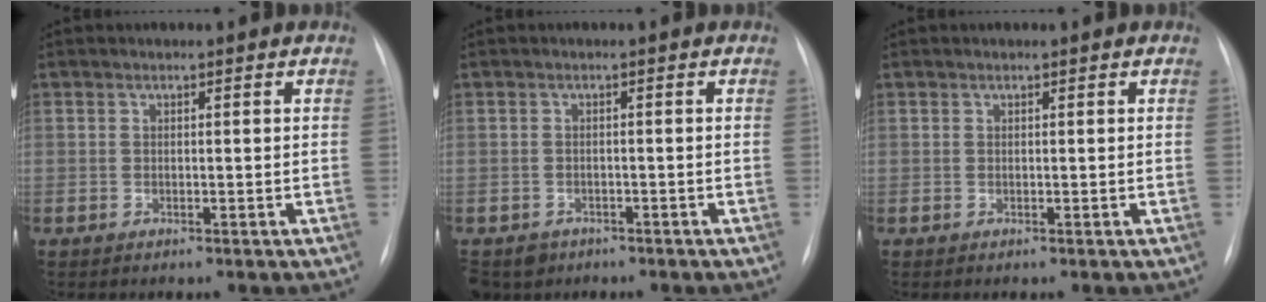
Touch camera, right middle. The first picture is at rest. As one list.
[{"total": 4.8, "force": [-3.2, 3.5, 0.6], "torque": [-0.009, 0.005, -0.048]}, {"total": 0.0}]